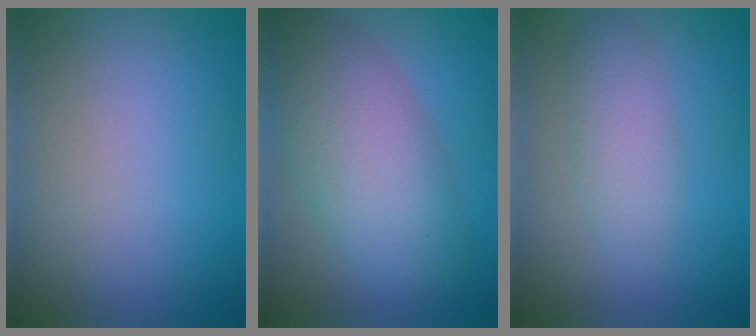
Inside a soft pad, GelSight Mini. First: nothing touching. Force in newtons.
{"total": 8.6, "press": 8.6, "slide": 0.6}
{"total": 2.9, "press": 2.9, "slide": 0.1}